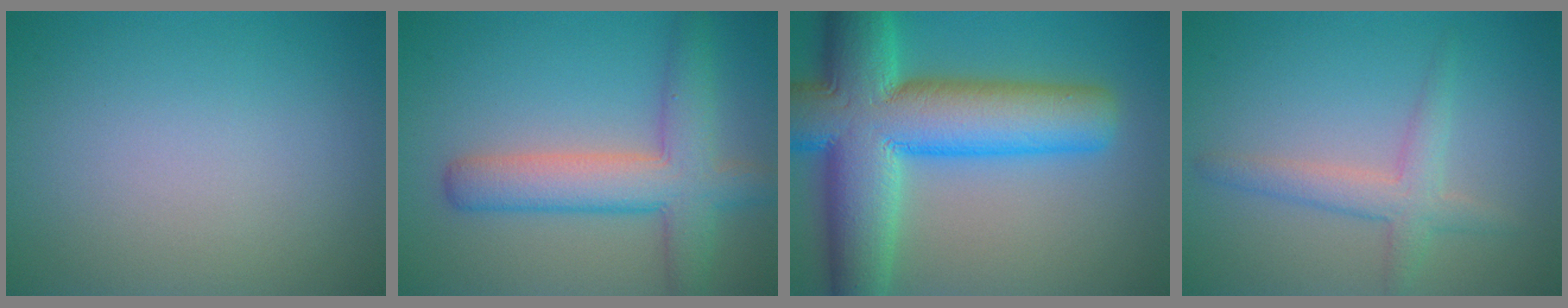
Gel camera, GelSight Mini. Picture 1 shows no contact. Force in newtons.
{"total": 6.1, "press": 6.1, "slide": 0.3}
{"total": 14.3, "press": 14.3, "slide": 0.4}
{"total": 1.9, "press": 1.8, "slide": 0.3}